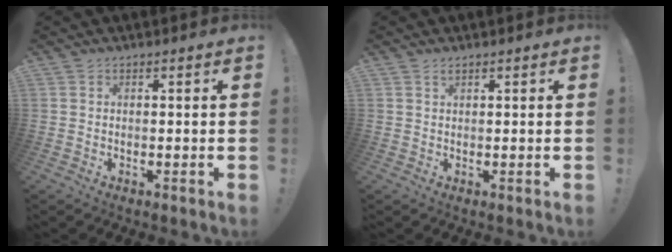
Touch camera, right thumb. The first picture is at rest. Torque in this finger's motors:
{"motor_torque": [0.25, 0.32, 0.30, -0.10, -0.01]}